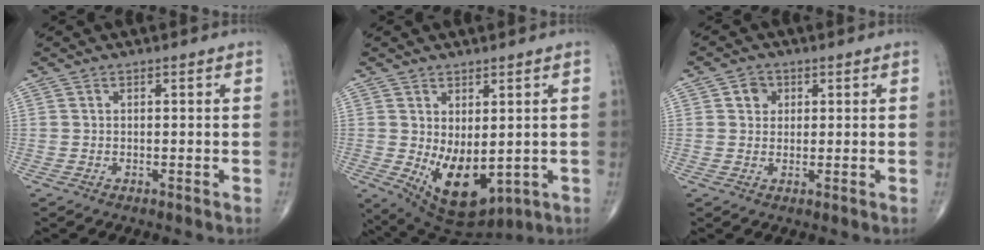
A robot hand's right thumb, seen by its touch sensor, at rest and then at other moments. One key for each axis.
{"total": 11.4, "fx": -1.1, "fy": 6.3, "fz": 9.5, "tx": -0.140, "ty": -0.014, "tz": 0.013}
{"total": 3.0, "fx": 1.0, "fy": 2.6, "fz": 1.2, "tx": -0.002, "ty": -0.002, "tz": 0.013}